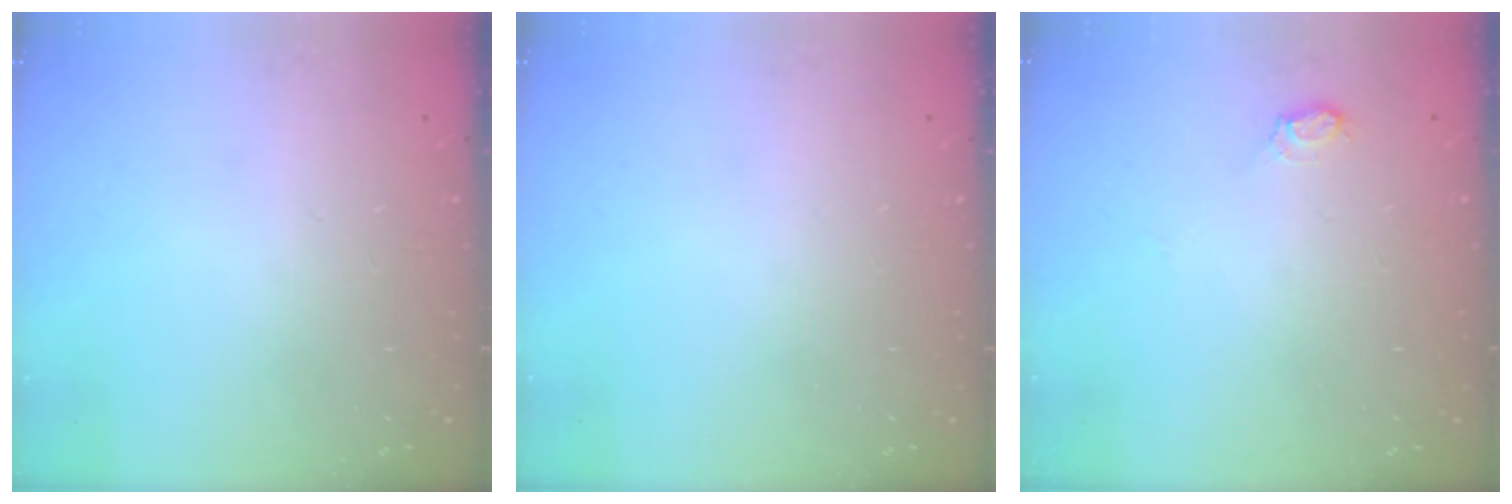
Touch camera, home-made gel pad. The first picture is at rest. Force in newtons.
{"total": 0.0}
{"total": 4.9, "press": 4.8, "slide": 0.6}